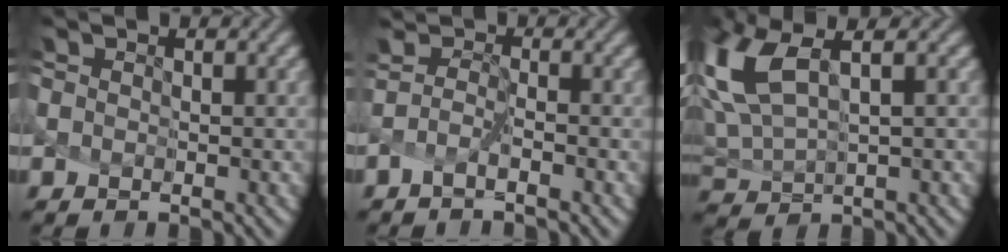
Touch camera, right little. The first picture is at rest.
{"total": 1.3, "force": [-1.1, -0.4, 0.7], "torque": [-0.020, -0.001, -0.022]}
{"total": 5.9, "force": [3.3, 1.6, 4.6], "torque": [-0.147, 0.005, 0.080]}